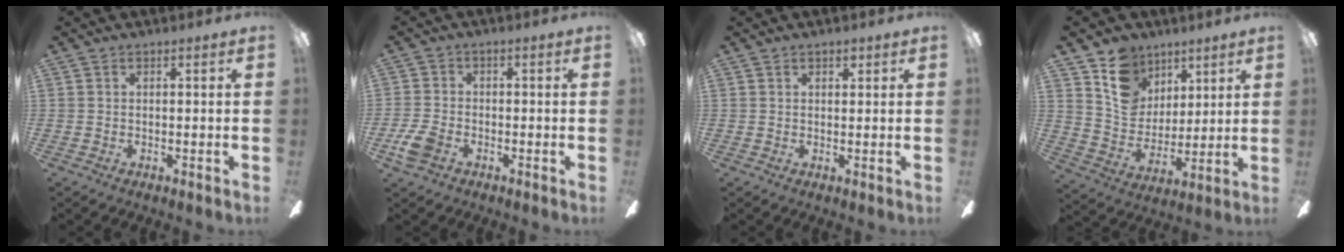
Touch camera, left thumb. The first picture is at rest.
{"total": 5.4, "force": [-2.8, 3.5, 3.1], "torque": [-0.076, 0.005, -0.053]}
{"total": 1.3, "force": [1.0, 0.8, 0.2], "torque": [0.003, -0.003, 0.018]}
{"total": 12.8, "force": [8.1, 9.3, 3.1], "torque": [-0.068, -0.043, 0.162]}